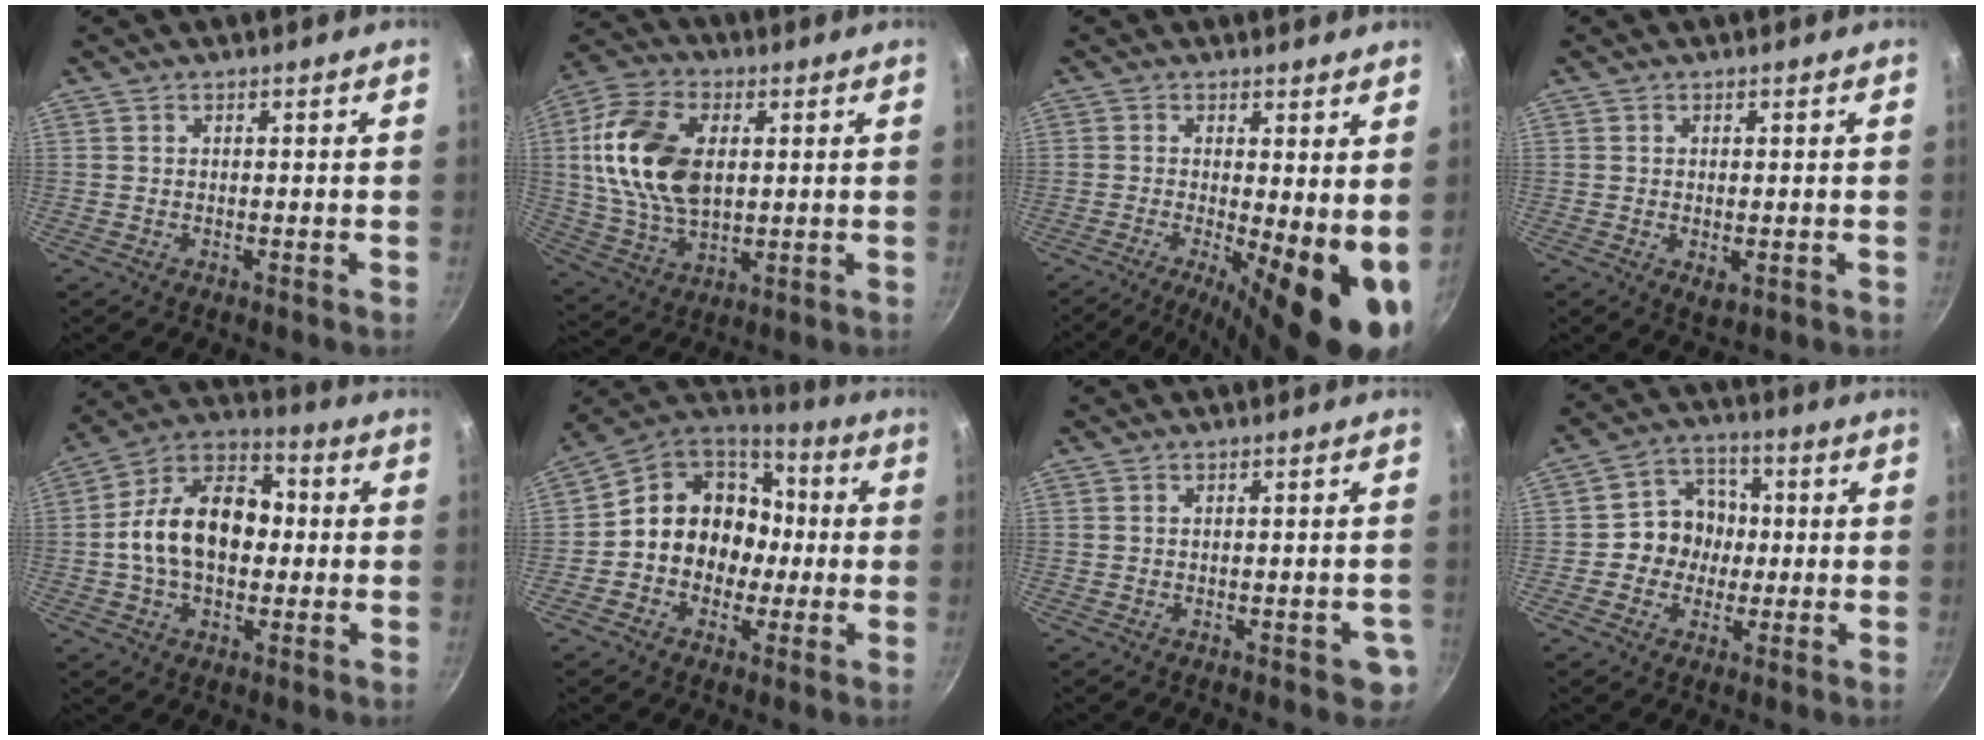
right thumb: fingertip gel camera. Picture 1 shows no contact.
{"total": 18.3, "force": [2.9, 11.6, 13.9], "torque": [-0.250, -0.002, 0.054]}
{"total": 14.4, "force": [-2.0, 4.6, 13.5], "torque": [-0.168, -0.021, -0.025]}
{"total": 2.2, "force": [-0.2, 1.3, 1.8], "torque": [-0.026, -0.008, -0.002]}
{"total": 17.0, "force": [-0.3, 11.3, 12.7], "torque": [-0.178, 0.040, -0.024]}
{"total": 14.9, "force": [-1.1, 12.9, 7.3], "torque": [-0.068, 0.044, -0.030]}
{"total": 3.8, "force": [-1.5, 1.7, 3.0], "torque": [-0.023, 0.009, -0.013]}
{"total": 8.8, "force": [-0.6, 7.9, 3.7], "torque": [-0.014, 0.019, -0.026]}